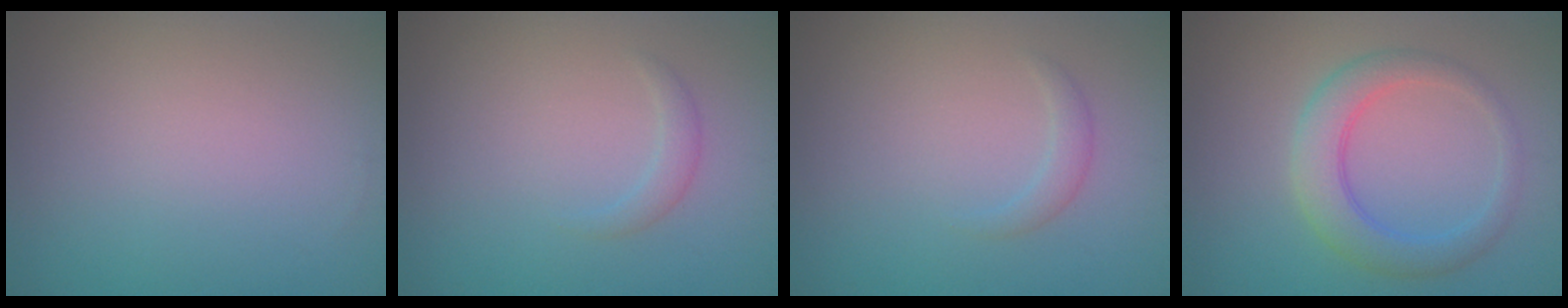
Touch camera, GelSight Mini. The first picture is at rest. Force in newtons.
{"total": 1.2, "press": 1.2, "slide": 0.1}
{"total": 1.2, "press": 1.2, "slide": 0.1}
{"total": 4.1, "press": 4.1, "slide": 0.1}